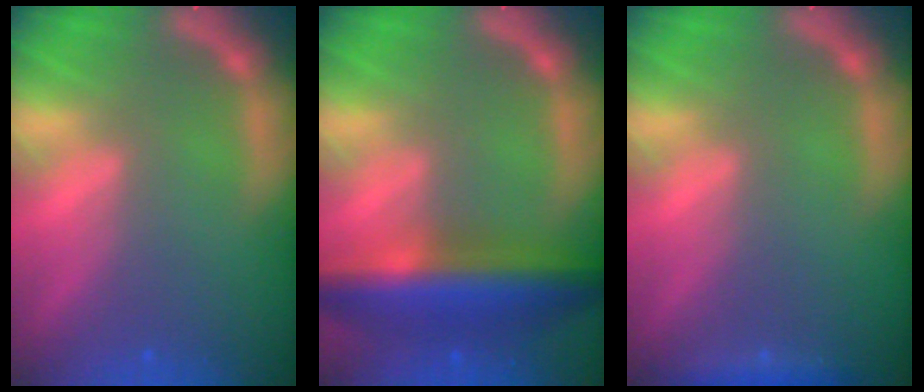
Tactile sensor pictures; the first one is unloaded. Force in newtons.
{"total": 8.5}
{"total": 1.4}